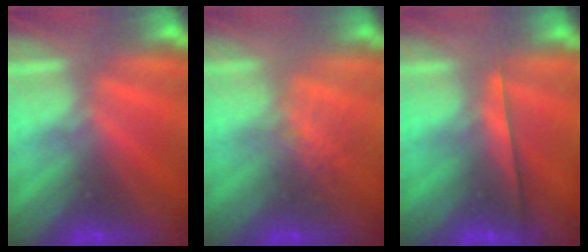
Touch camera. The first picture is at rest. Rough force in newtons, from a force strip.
{"total": 2.8}
{"total": 2.2}